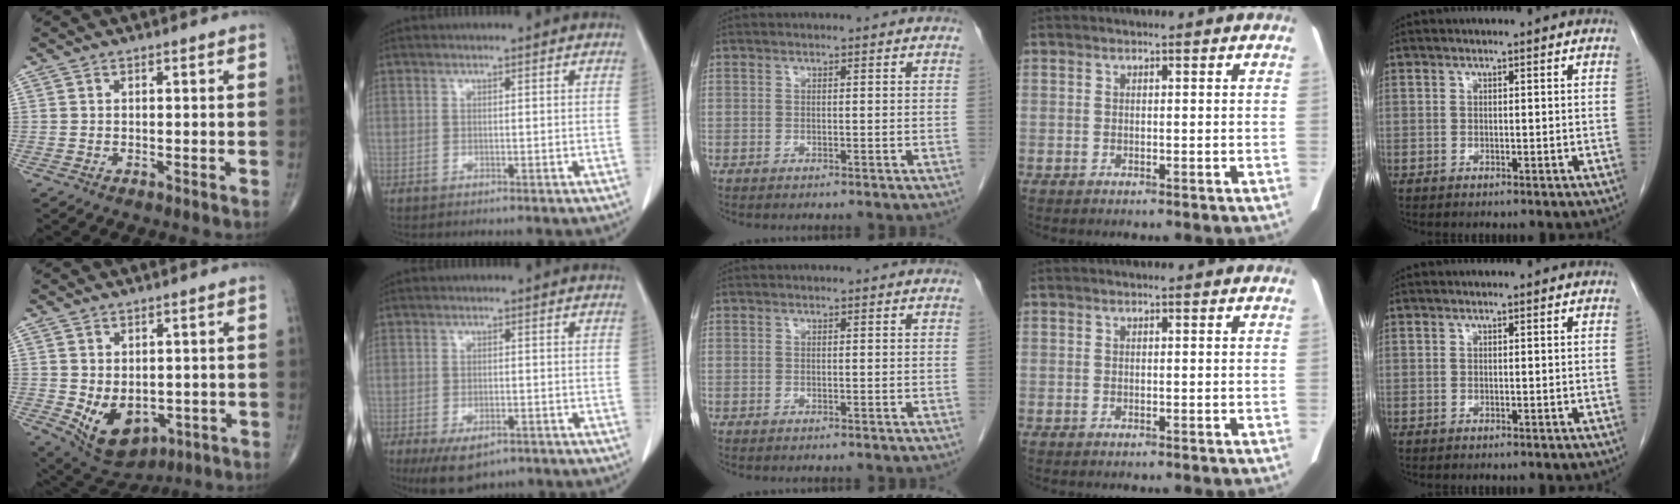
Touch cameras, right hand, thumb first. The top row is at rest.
{"thumb": {"total": 9.9, "force": [-2.0, 6.8, 7.0], "torque": [-0.089, -0.007, -0.007]}, "index": {"total": 6.7, "force": [-4.4, 3.1, 4.0], "torque": [-0.067, -0.008, -0.064]}}